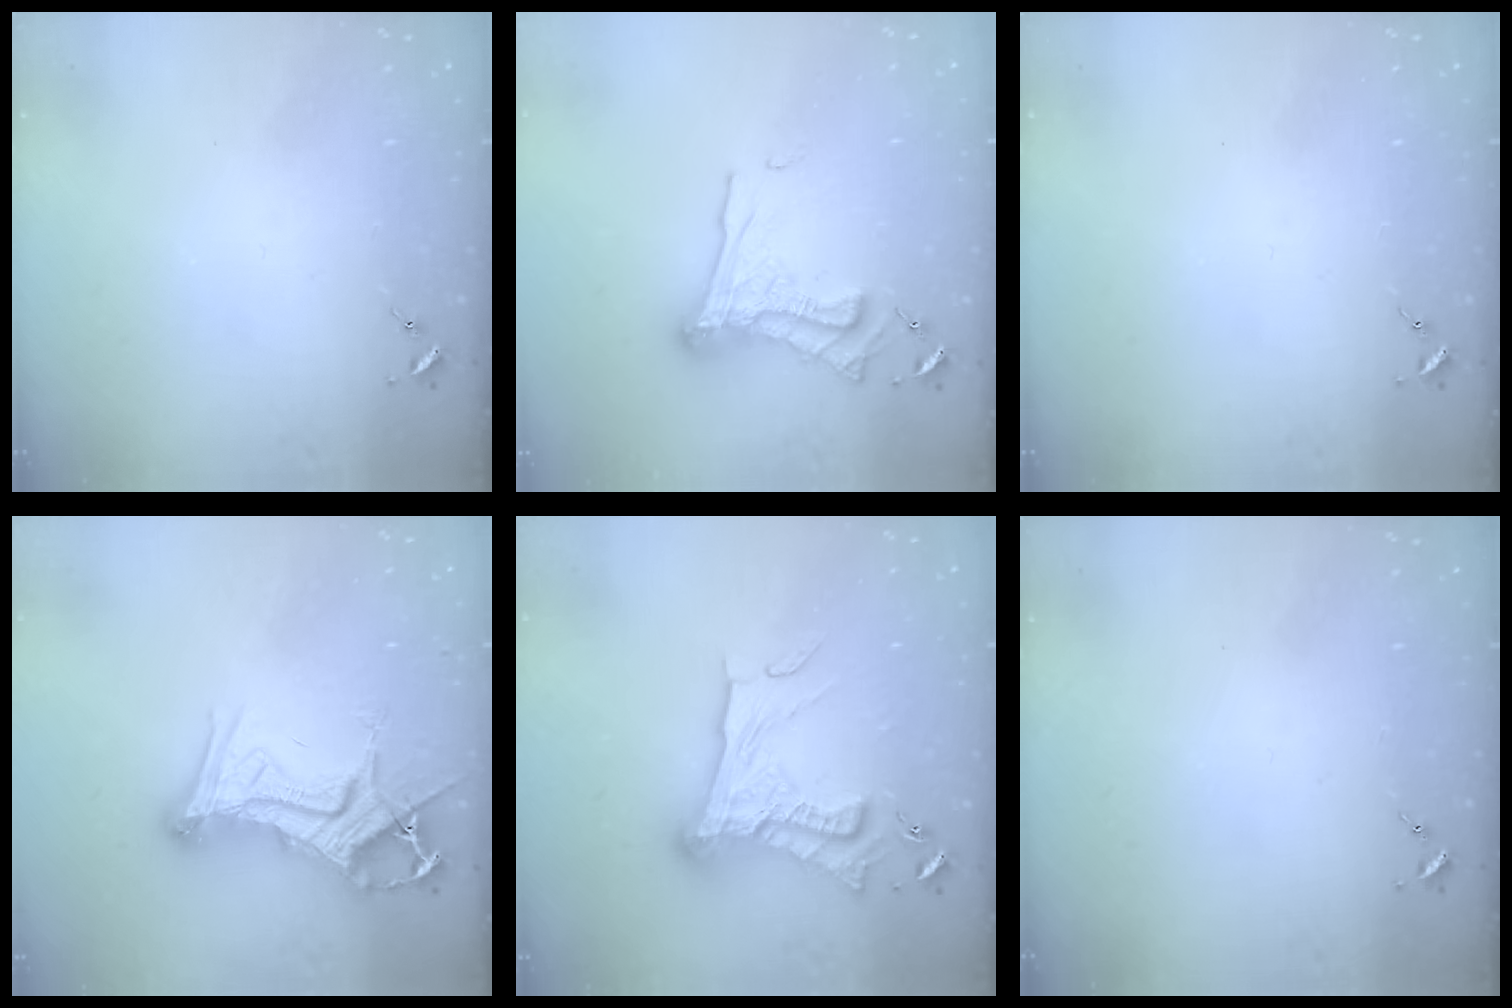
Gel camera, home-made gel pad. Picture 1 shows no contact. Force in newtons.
{"total": 16.1, "press": 16.1, "slide": 1.4}
{"total": 0.0}
{"total": 16.8, "press": 16.8, "slide": 1.4}
{"total": 24.7, "press": 24.6, "slide": 2.0}
{"total": 0.0}